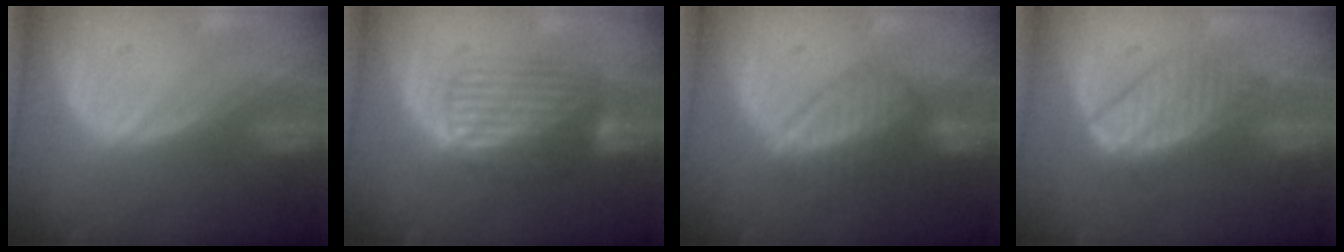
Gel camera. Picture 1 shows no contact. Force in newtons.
{"total": 7.1, "press": 6.6, "slide": 2.7}
{"total": 6.6, "press": 5.9, "slide": 2.8}
{"total": 6.9, "press": 6.0, "slide": 3.5}